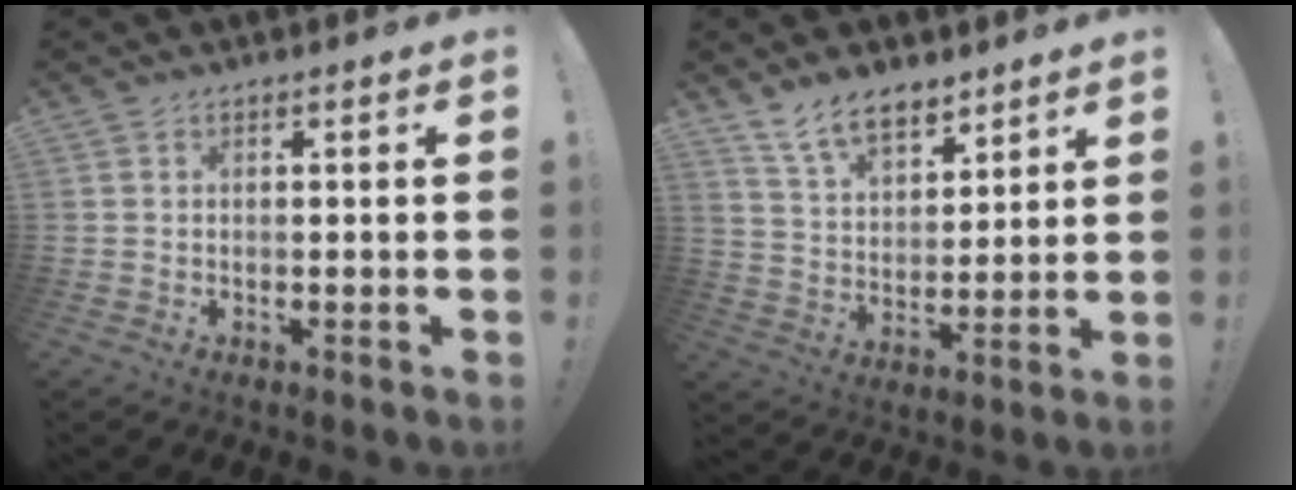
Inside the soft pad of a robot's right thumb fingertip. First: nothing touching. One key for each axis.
{"total": 11.4, "fx": 8.6, "fy": 5.7, "fz": 4.7, "tx": -0.084, "ty": -0.052, "tz": 0.166}